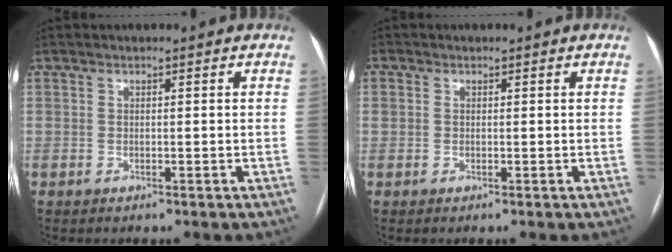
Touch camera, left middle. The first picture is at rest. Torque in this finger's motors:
{"motor_torque": [1.19, -0.95, 1.05, 0.21]}